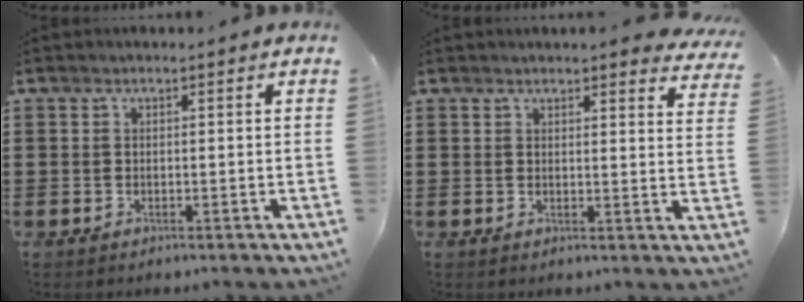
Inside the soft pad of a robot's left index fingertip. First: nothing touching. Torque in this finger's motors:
{"motor_torque": [1.20, -0.94, 0.26, 0.08]}